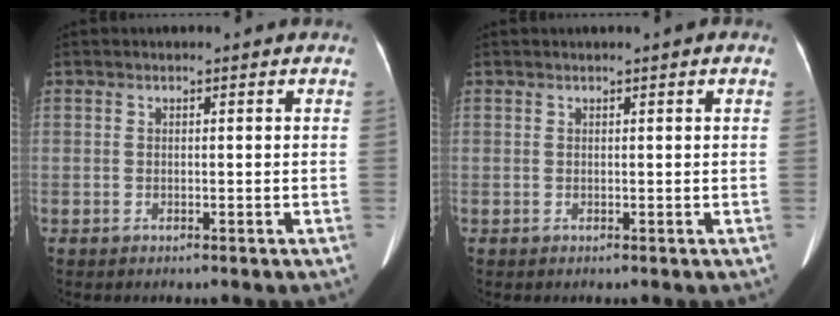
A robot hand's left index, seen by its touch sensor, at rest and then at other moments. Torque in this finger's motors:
{"motor_torque": [0.54, -0.74, 0.03, 0.04]}